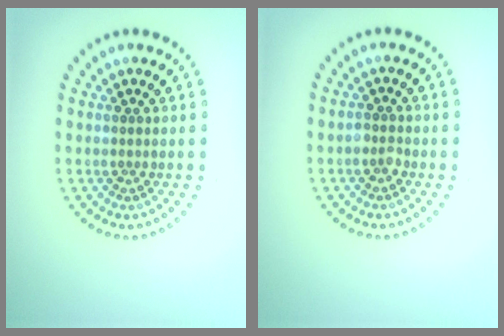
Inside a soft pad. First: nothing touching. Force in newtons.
{"total": 1.1, "press": 1.0, "slide": 0.4}